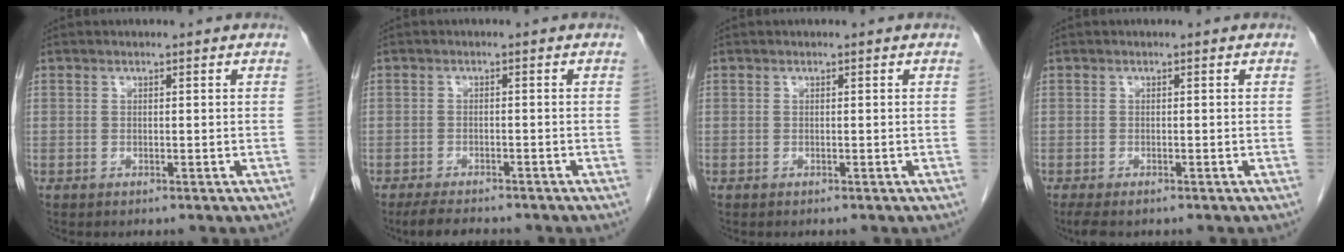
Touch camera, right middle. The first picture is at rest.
{"total": 5.0, "force": [-4.3, 1.1, 2.2], "torque": [-0.043, -0.013, -0.067]}
{"total": 0.0}
{"total": 3.1, "force": [-2.3, 1.1, 1.8], "torque": [-0.037, -0.011, -0.035]}